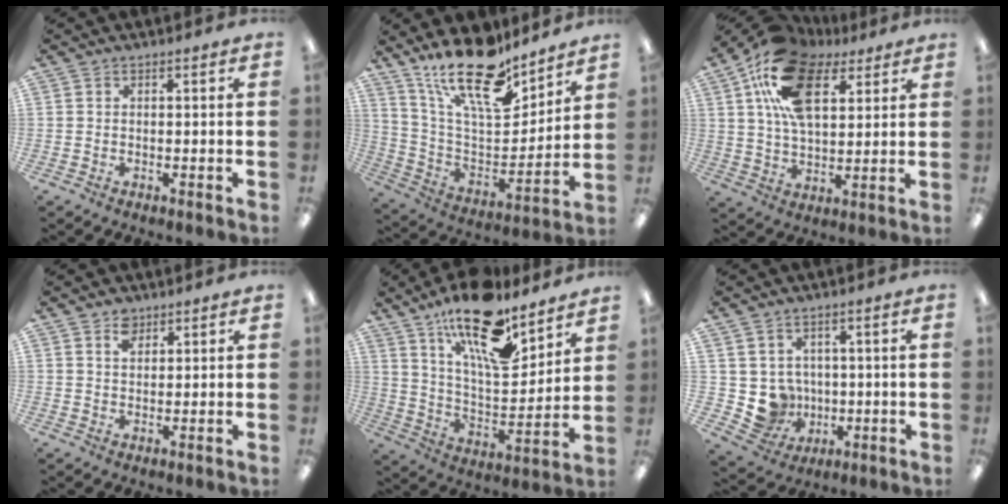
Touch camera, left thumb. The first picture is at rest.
{"total": 21.7, "force": [15.7, 8.2, 12.6], "torque": [-0.222, -0.096, 0.276]}
{"total": 19.6, "force": [9.6, 10.7, 13.3], "torque": [-0.258, -0.018, 0.170]}
{"total": 3.3, "force": [2.3, 2.0, 1.3], "torque": [-0.013, -0.007, 0.042]}
{"total": 20.6, "force": [13.9, 7.8, 13.0], "torque": [-0.215, -0.080, 0.236]}
{"total": 7.1, "force": [1.1, 6.9, 0.9], "torque": [-0.039, -0.010, 0.033]}